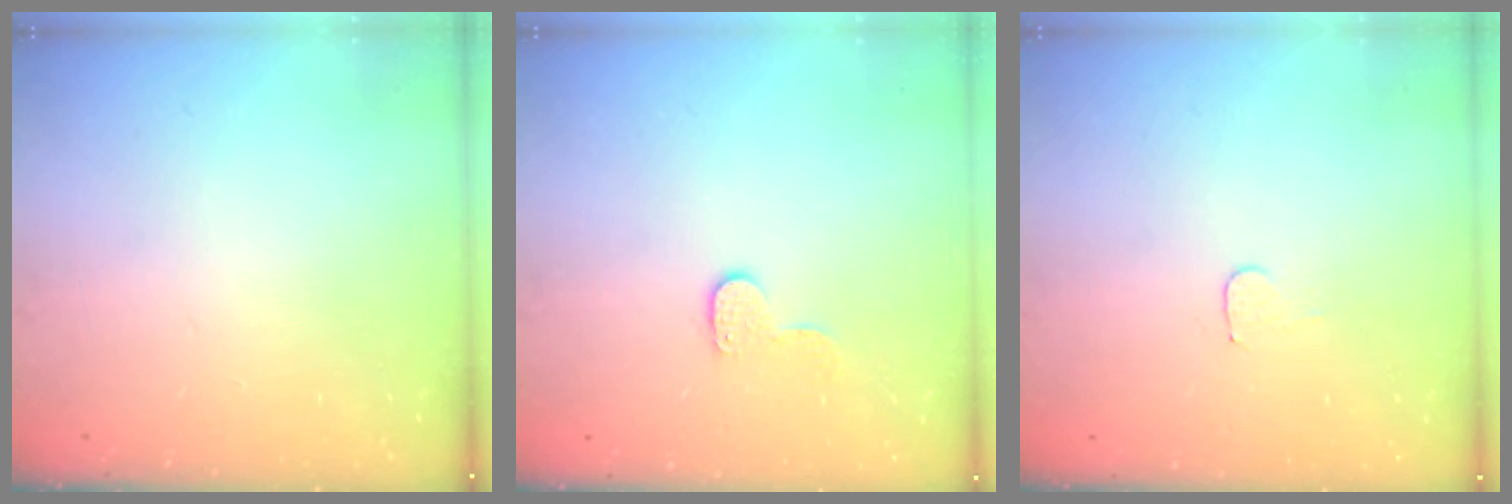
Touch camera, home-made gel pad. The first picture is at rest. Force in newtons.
{"total": 5.6, "press": 5.6, "slide": 0.4}
{"total": 3.4, "press": 3.4, "slide": 0.3}